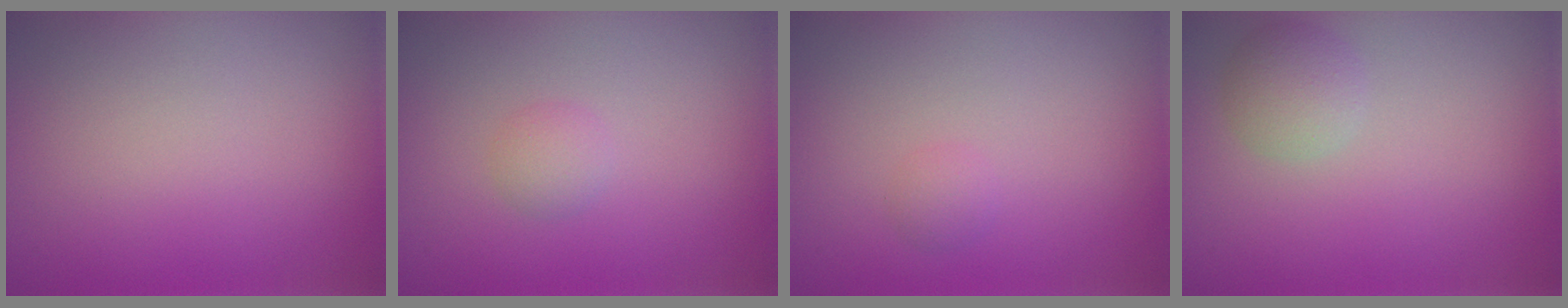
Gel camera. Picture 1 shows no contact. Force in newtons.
{"total": 1.3, "press": 1.3, "slide": 0.1}
{"total": 0.8, "press": 0.8, "slide": 0.0}
{"total": 2.2, "press": 2.2, "slide": 0.1}